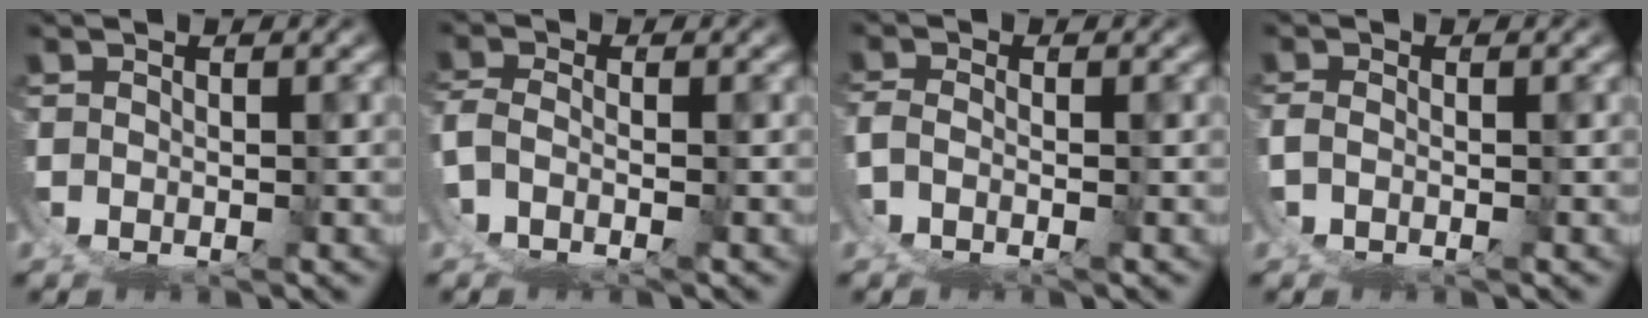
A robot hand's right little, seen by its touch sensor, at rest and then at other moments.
{"total": 2.7, "force": [-1.4, 0.5, 2.3], "torque": [-0.050, -0.015, -0.017]}
{"total": 1.6, "force": [-0.8, -0.3, 1.4], "torque": [-0.024, -0.006, -0.011]}
{"total": 1.1, "force": [-0.2, -1.0, 0.6], "torque": [-0.007, -0.001, -0.001]}